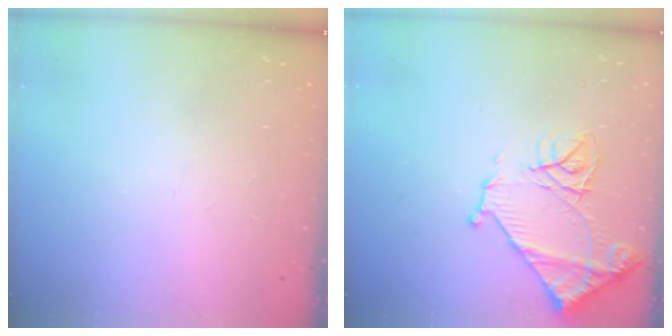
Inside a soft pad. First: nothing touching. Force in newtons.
{"total": 13.0, "press": 13.0, "slide": 1.3}